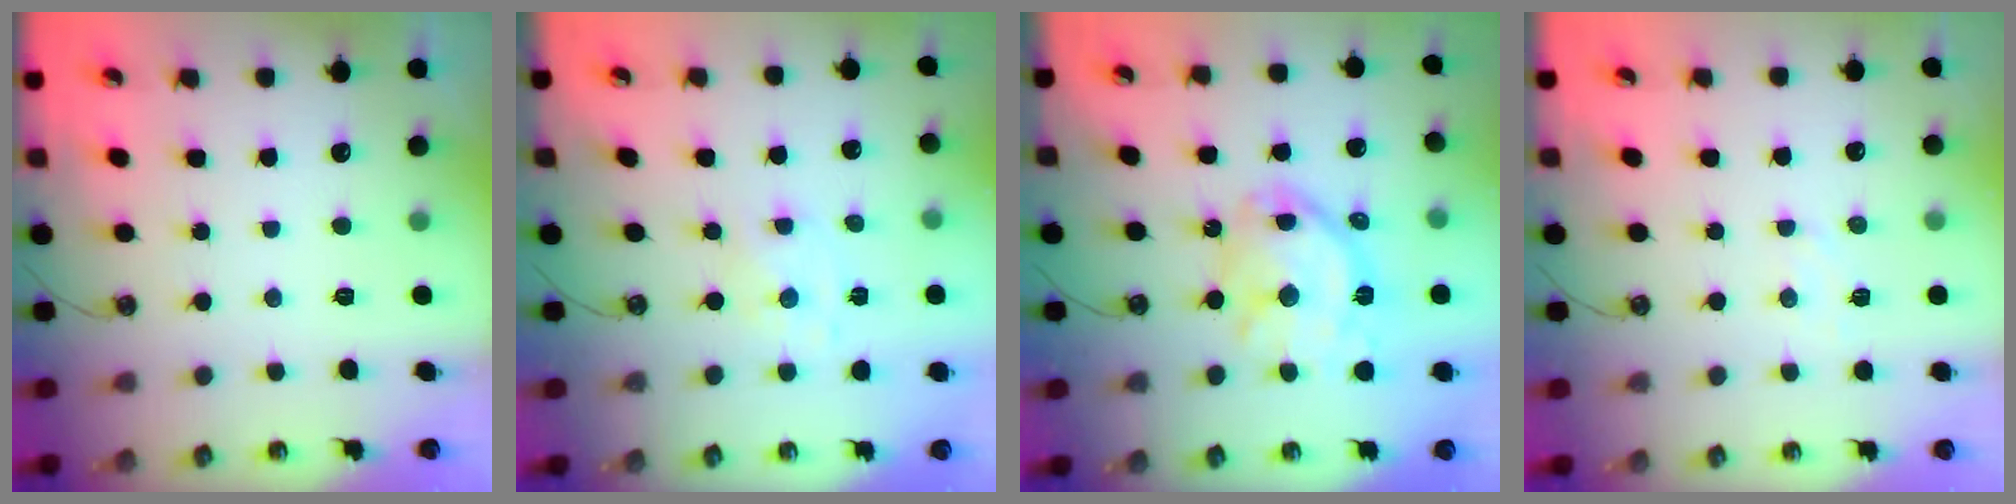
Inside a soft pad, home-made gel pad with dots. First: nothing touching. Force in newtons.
{"total": 1.5, "press": 1.4, "slide": 0.3}
{"total": 16.6, "press": 16.6, "slide": 1.5}
{"total": 4.9, "press": 4.8, "slide": 0.7}